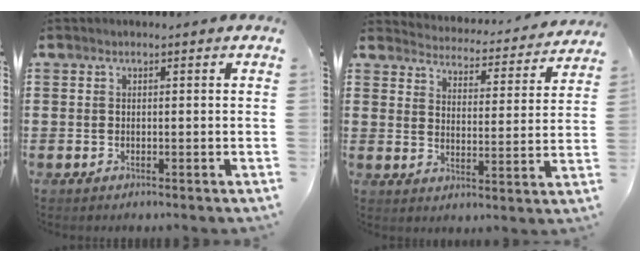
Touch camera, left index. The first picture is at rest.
{"total": 3.9, "force": [3.8, -0.1, -0.2], "torque": [-0.014, -0.042, 0.059]}